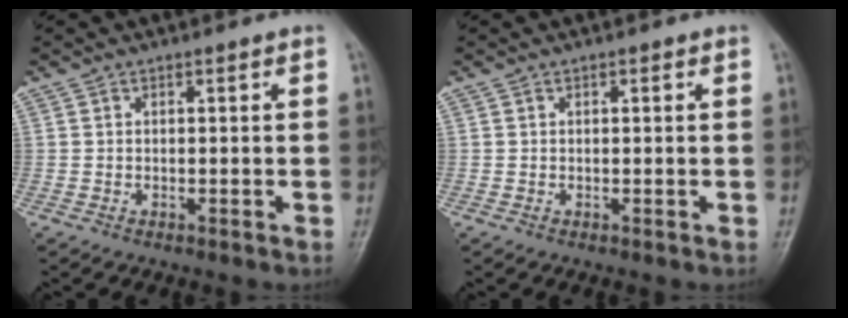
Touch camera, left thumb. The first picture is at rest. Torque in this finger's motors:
{"motor_torque": [0.15, -0.13, 0.01, 0.13, -0.01]}